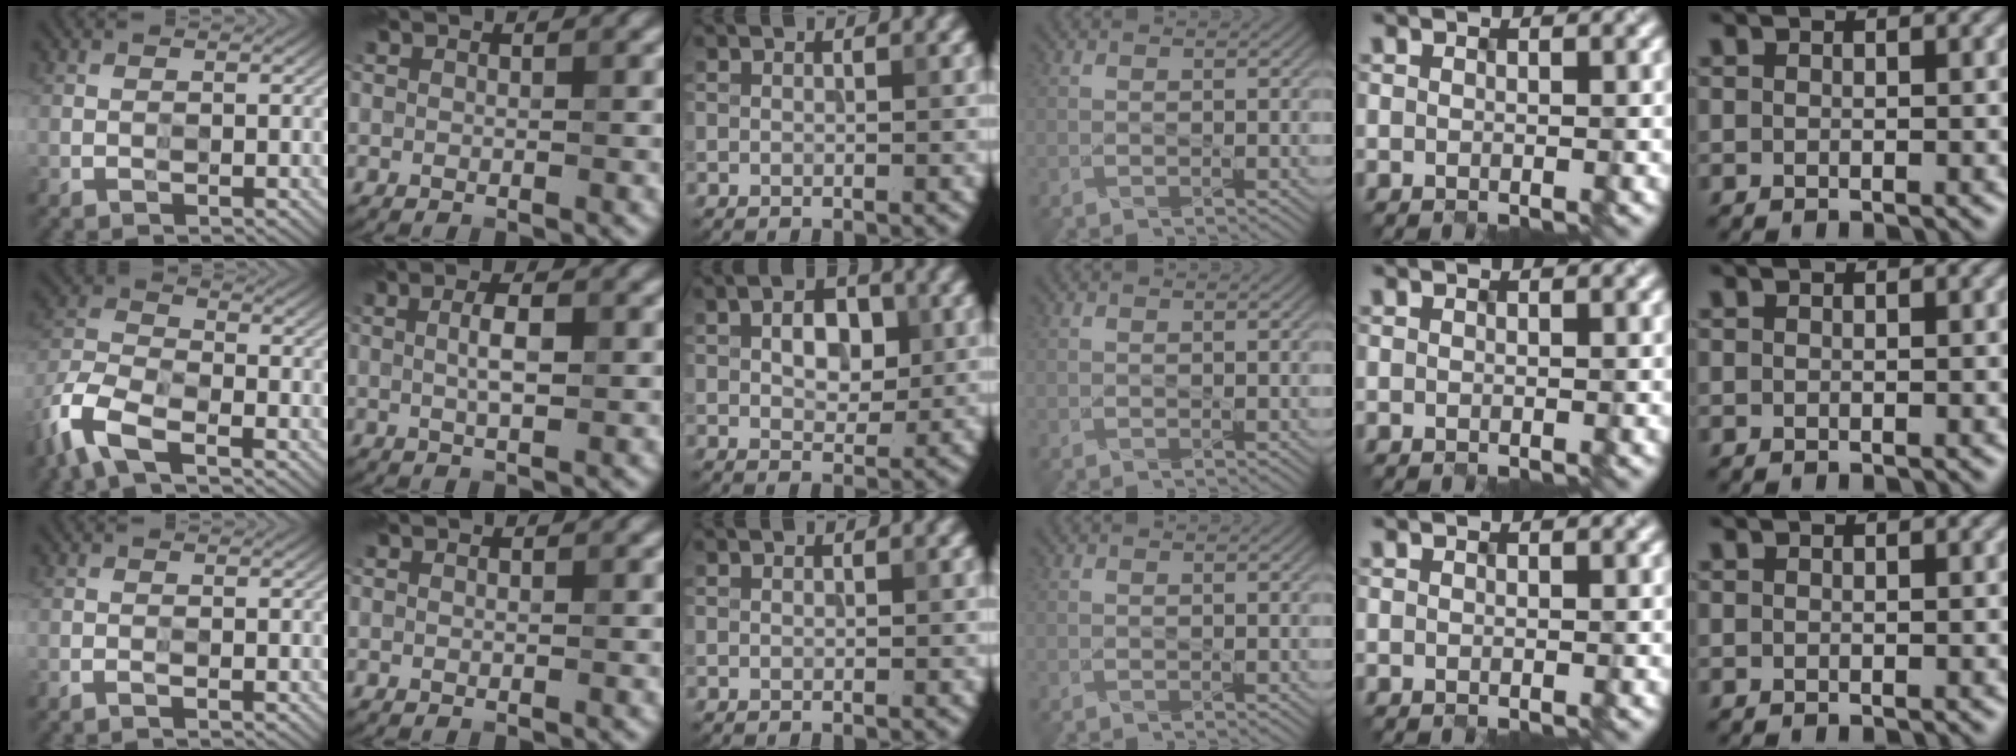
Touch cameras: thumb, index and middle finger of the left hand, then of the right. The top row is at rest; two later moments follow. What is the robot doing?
{"motion": "insert", "object": "file holder"}